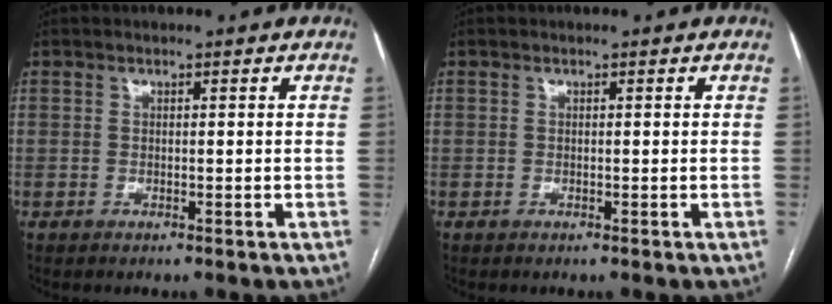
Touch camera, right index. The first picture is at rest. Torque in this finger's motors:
{"motor_torque": [0.00, 0.00, 0.00, 0.01]}